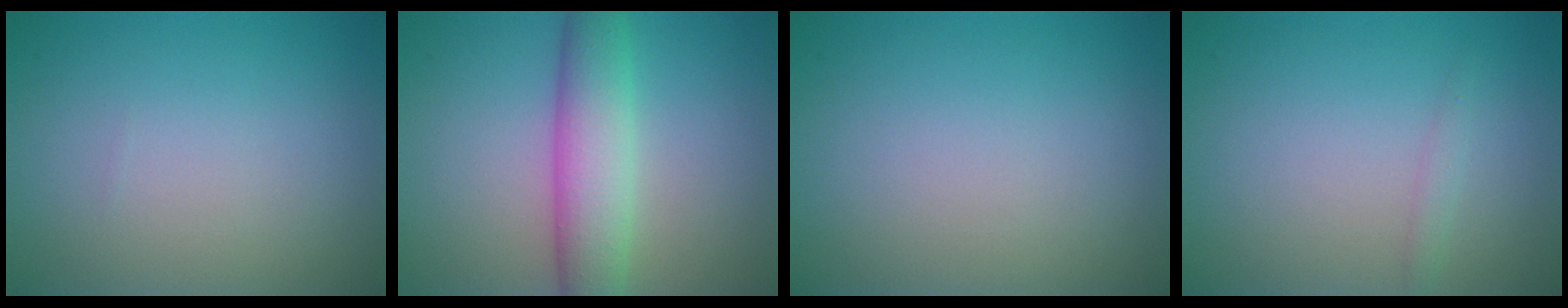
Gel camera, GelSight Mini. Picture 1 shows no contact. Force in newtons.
{"total": 5.5, "press": 5.5, "slide": 0.2}
{"total": 0.0}
{"total": 0.8, "press": 0.8, "slide": 0.0}